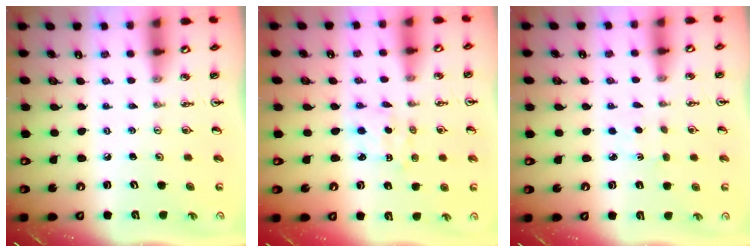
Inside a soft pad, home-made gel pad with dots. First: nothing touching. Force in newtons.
{"total": 1.9, "press": 1.8, "slide": 0.6}
{"total": 1.8, "press": 1.7, "slide": 0.3}